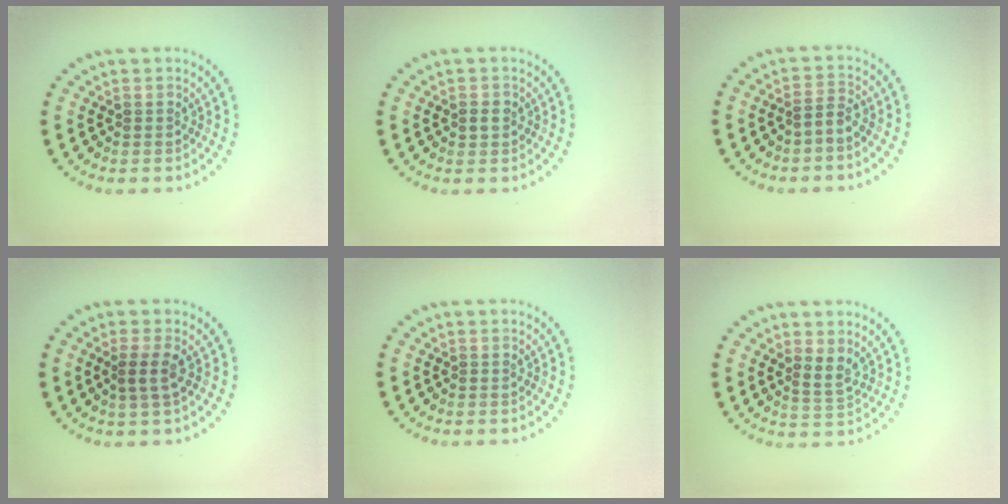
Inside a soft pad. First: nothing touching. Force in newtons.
{"total": 1.1, "press": 1.0, "slide": 0.3}
{"total": 1.3, "press": 0.9, "slide": 0.9}
{"total": 1.7, "press": 1.5, "slide": 0.9}
{"total": 0.0}
{"total": 1.6, "press": 1.4, "slide": 0.9}